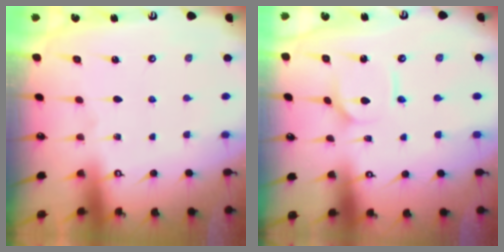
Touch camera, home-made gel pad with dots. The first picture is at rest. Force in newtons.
{"total": 2.4, "press": 2.3, "slide": 0.2}